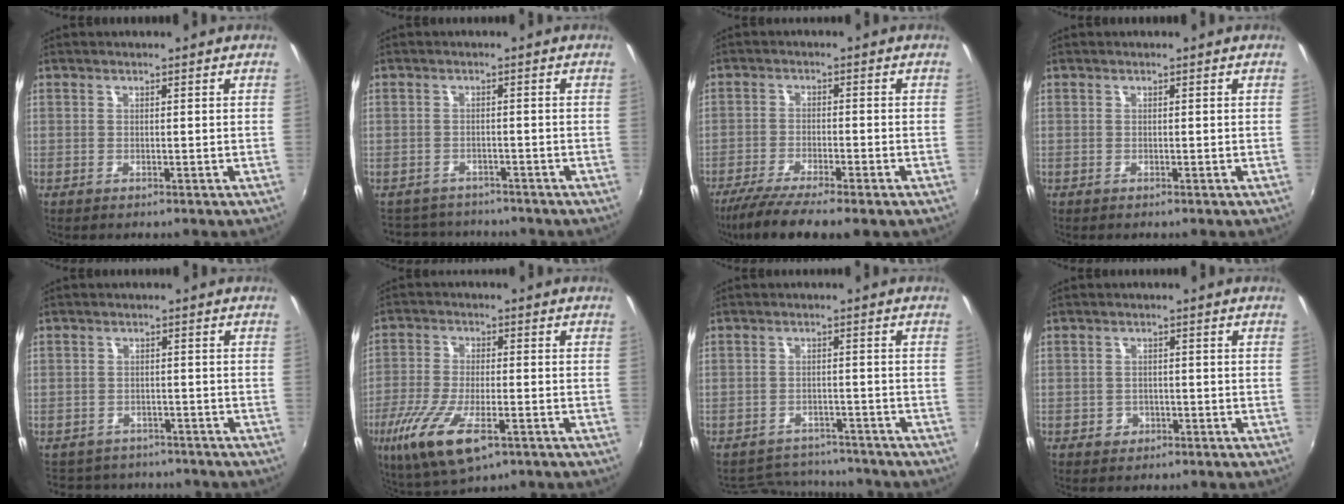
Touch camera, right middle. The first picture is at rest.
{"total": 6.1, "force": [-5.4, 2.8, 0.6], "torque": [-0.026, 0.009, -0.087]}
{"total": 9.7, "force": [-7.6, 1.0, 5.9], "torque": [-0.131, -0.032, -0.130]}
{"total": 0.0}
{"total": 6.7, "force": [-5.0, 4.5, 0.6], "torque": [-0.017, 0.028, -0.075]}
{"total": 13.2, "force": [-6.4, 4.5, 10.6], "torque": [-0.227, -0.041, -0.118]}
{"total": 8.6, "force": [-8.0, 2.8, 1.1], "torque": [-0.037, 0.011, -0.113]}
{"total": 2.4, "force": [-1.1, 2.1, 0.4], "torque": [-0.011, 0.000, -0.015]}